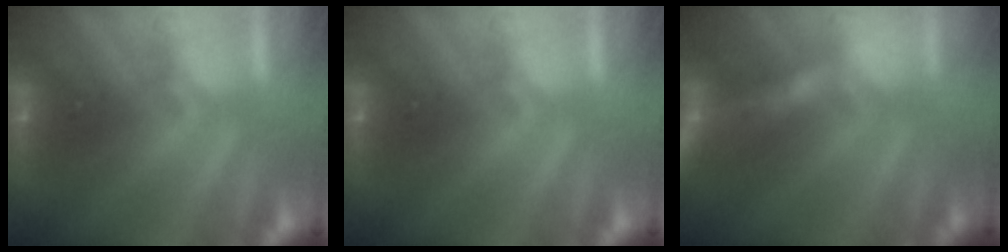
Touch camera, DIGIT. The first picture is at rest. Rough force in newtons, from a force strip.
{"total": 0.0}
{"total": 7.6}